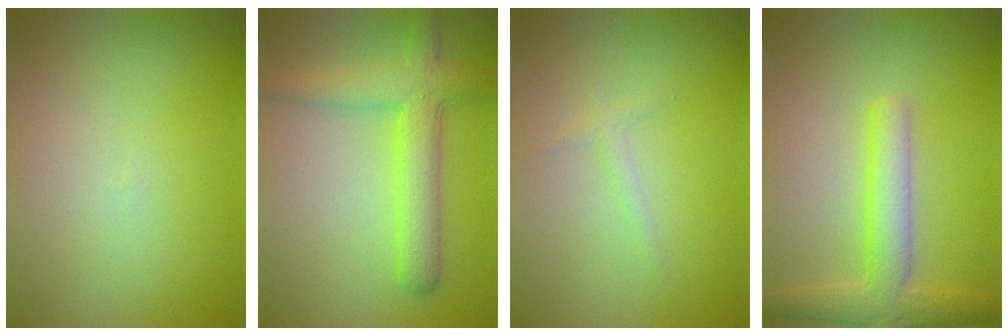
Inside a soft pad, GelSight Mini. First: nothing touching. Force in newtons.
{"total": 5.0, "press": 5.0, "slide": 0.1}
{"total": 0.9, "press": 0.9, "slide": 0.1}
{"total": 4.4, "press": 4.4, "slide": 0.2}